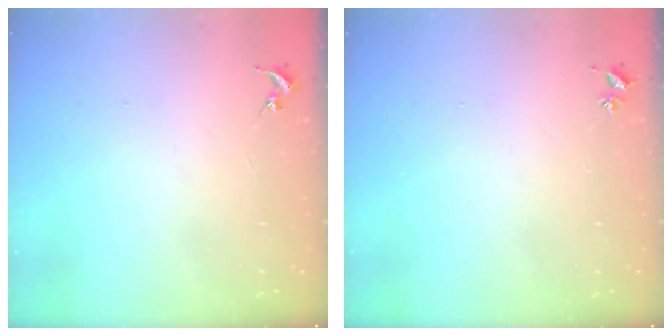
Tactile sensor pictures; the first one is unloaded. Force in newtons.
{"total": 2.6, "press": 2.6, "slide": 0.3}